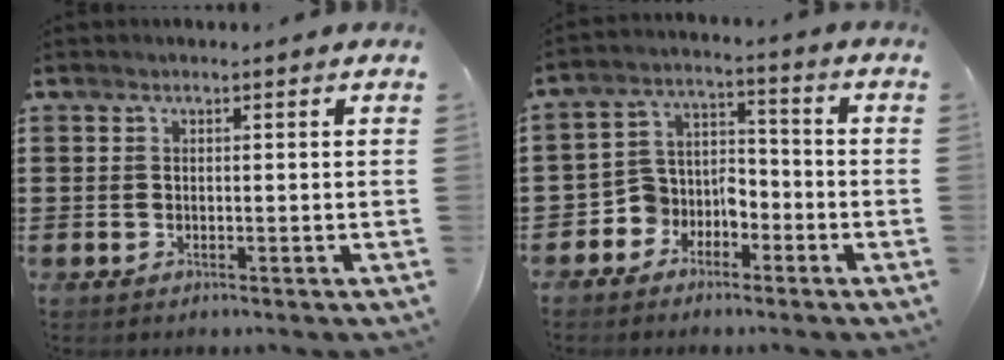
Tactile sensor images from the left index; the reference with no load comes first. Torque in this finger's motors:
{"motor_torque": [0.58, 1.26, 0.17, 0.02]}